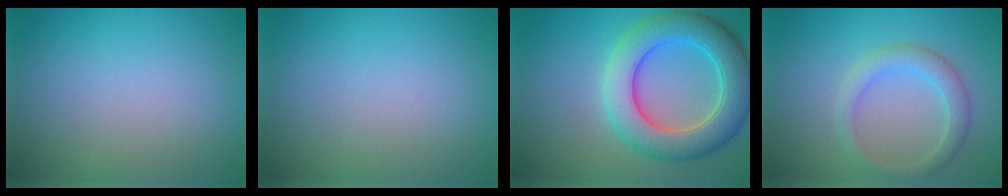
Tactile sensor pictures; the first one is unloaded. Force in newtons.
{"total": 0.0}
{"total": 7.9, "press": 7.9, "slide": 0.4}
{"total": 2.7, "press": 2.7, "slide": 0.0}